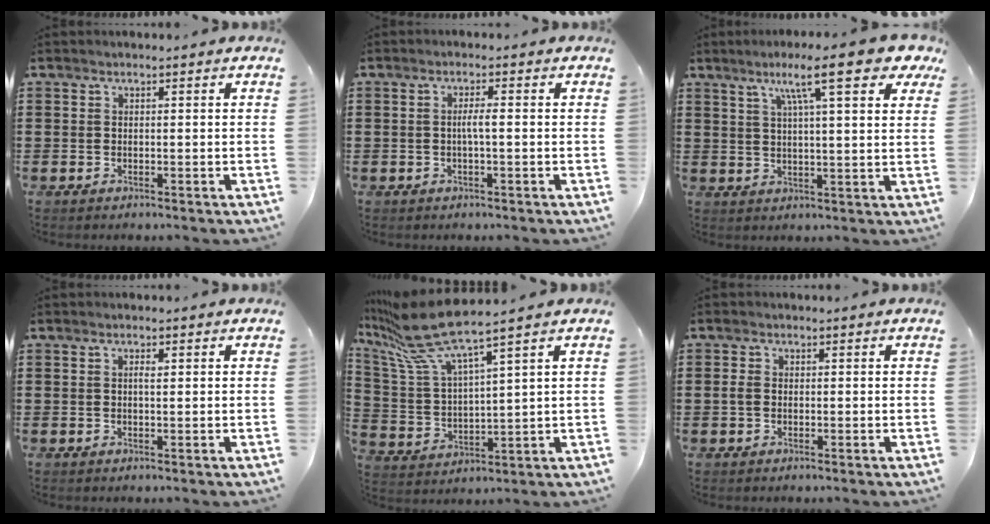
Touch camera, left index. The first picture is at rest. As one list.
[{"total": 2.1, "force": [-0.2, 0.2, 2.1], "torque": [-0.040, 0.001, -0.007]}, {"total": 11.5, "force": [7.1, 1.6, 8.9], "torque": [-0.158, -0.011, 0.113]}, {"total": 1.1, "force": [0.3, 0.3, 1.1], "torque": [-0.021, 0.003, 0.004]}, {"total": 9.9, "force": [7.8, 0.7, 6.0], "torque": [-0.162, -0.048, 0.132]}, {"total": 1.7, "force": [0.0, 1.2, 1.2], "torque": [-0.026, 0.006, -0.002]}]